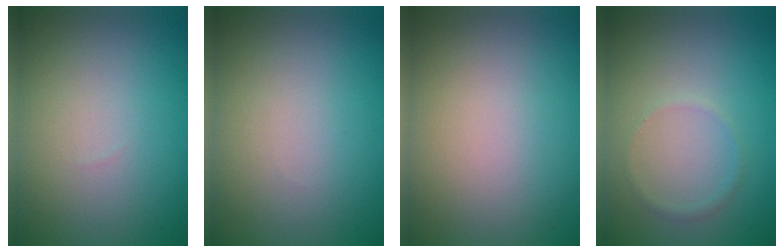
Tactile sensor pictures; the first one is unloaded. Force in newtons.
{"total": 0.0}
{"total": 0.0}
{"total": 0.8, "press": 0.8, "slide": 0.2}